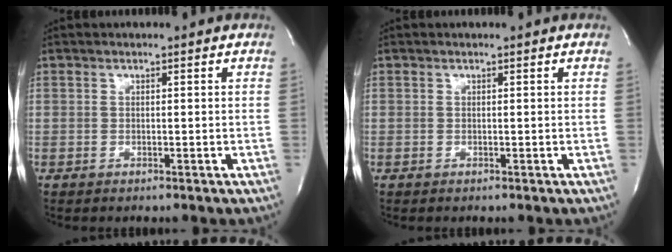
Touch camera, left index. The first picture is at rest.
{"total": 0.0}